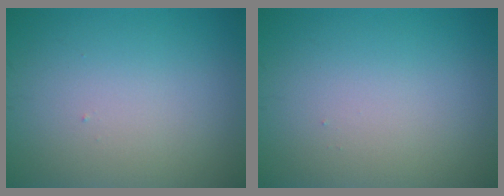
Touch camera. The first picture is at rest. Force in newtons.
{"total": 0.0}